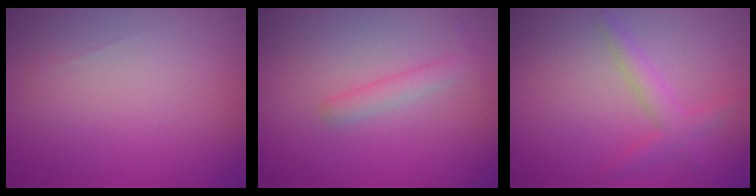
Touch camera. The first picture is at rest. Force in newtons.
{"total": 1.6, "press": 1.6, "slide": 0.0}
{"total": 2.1, "press": 2.1, "slide": 0.0}